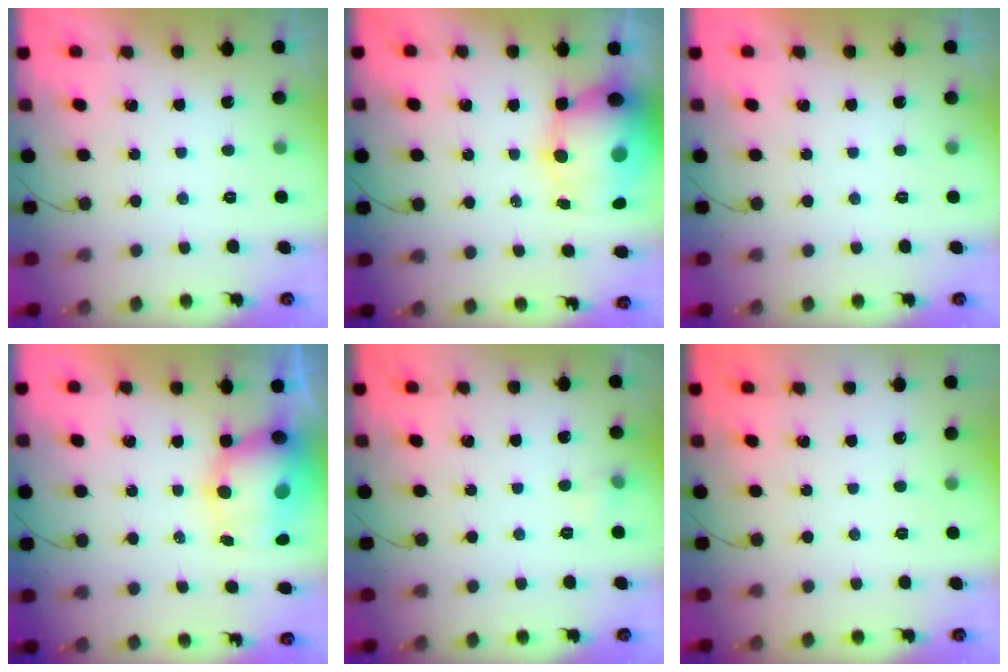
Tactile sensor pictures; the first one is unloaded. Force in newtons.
{"total": 14.2, "press": 13.8, "slide": 3.3}
{"total": 0.0}
{"total": 10.7, "press": 10.4, "slide": 2.9}
{"total": 3.6, "press": 3.4, "slide": 1.1}
{"total": 0.0}